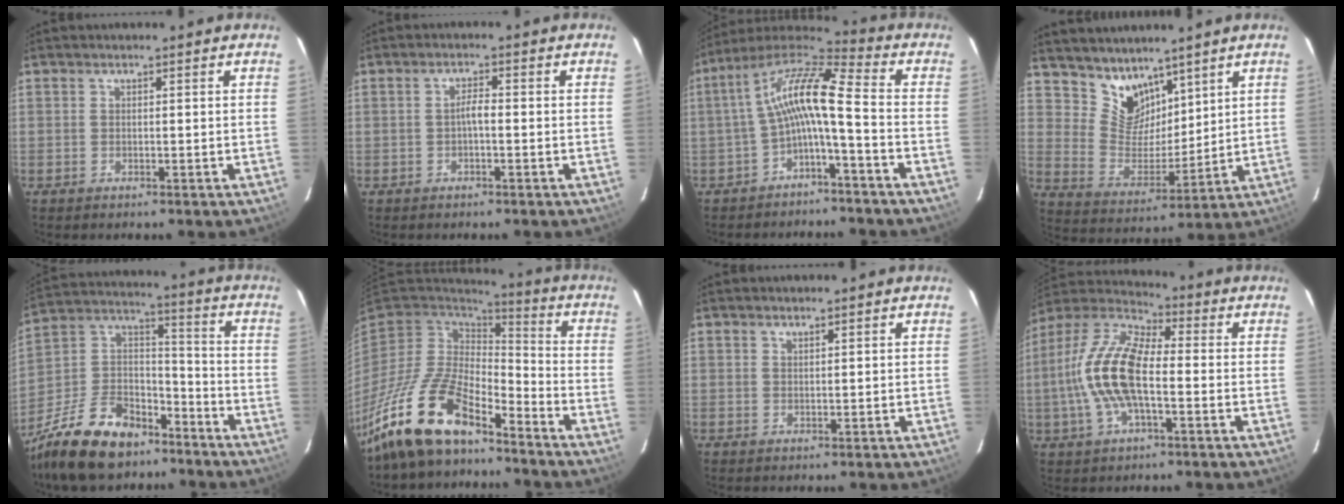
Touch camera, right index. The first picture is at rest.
{"total": 1.8, "force": [-0.6, 0.4, 1.6], "torque": [-0.032, 0.008, -0.010]}
{"total": 11.6, "force": [-2.1, 1.7, 11.3], "torque": [-0.231, 0.023, -0.045]}
{"total": 9.6, "force": [7.5, 5.4, 2.6], "torque": [-0.045, 0.001, 0.153]}
{"total": 22.2, "force": [-15.5, 11.3, 11.3], "torque": [-0.254, 0.024, -0.256]}
{"total": 17.0, "force": [-12.7, 5.9, 9.6], "torque": [-0.199, -0.015, -0.242]}
{"total": 0.7, "force": [0.6, 0.1, 0.2], "torque": [-0.004, 0.001, 0.012]}
{"total": 15.0, "force": [-2.2, 6.1, 13.5], "torque": [-0.280, 0.008, -0.051]}